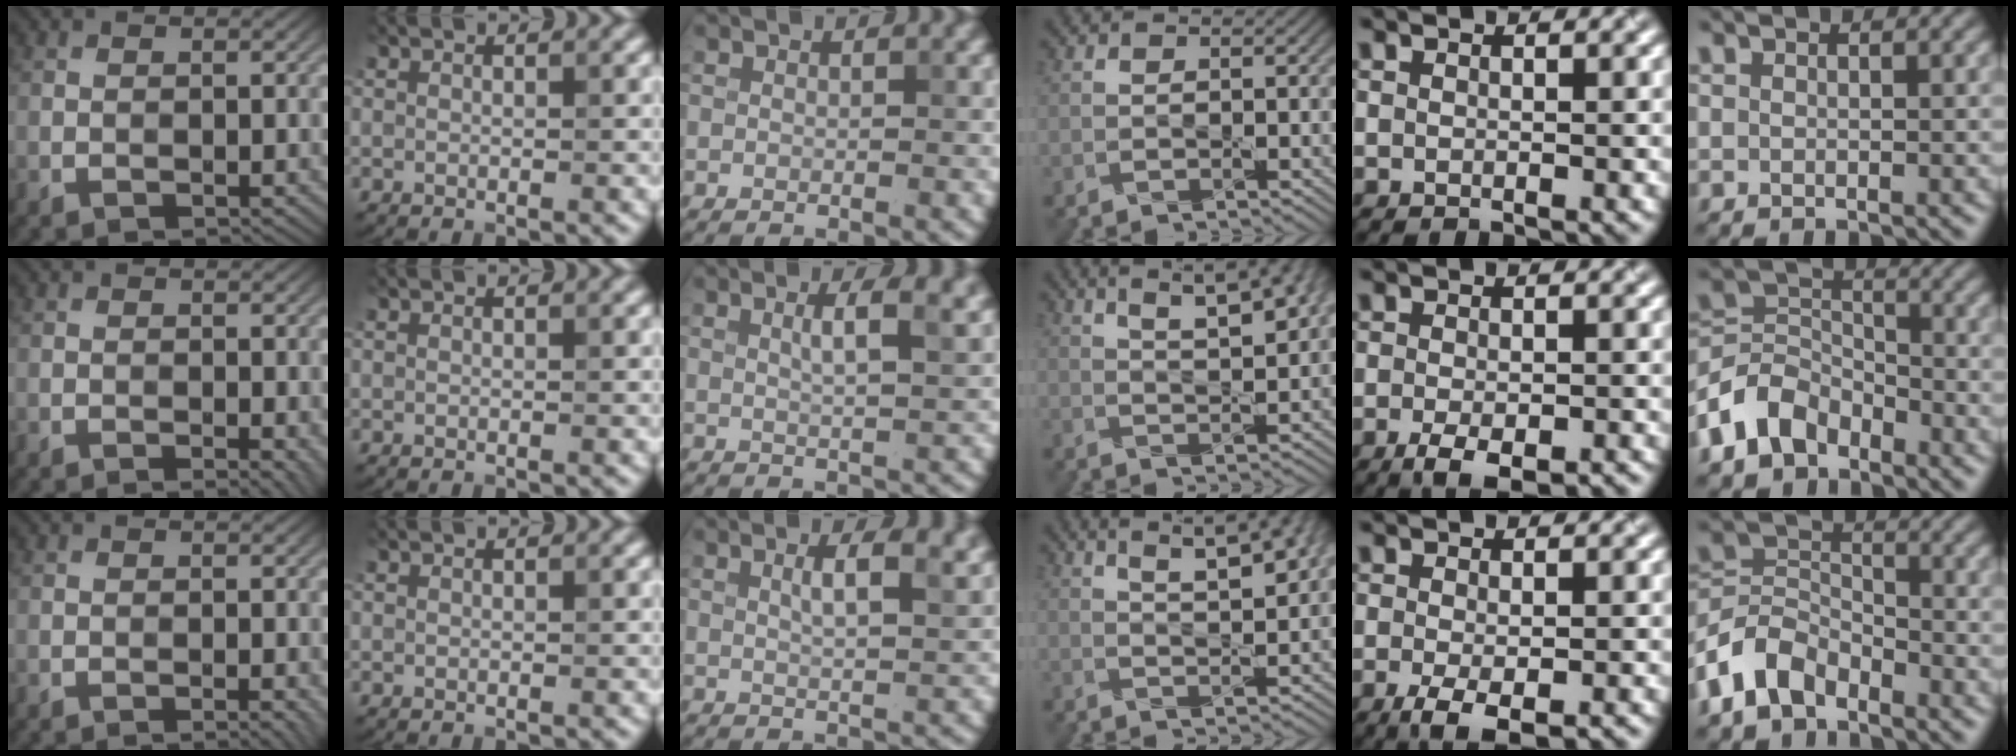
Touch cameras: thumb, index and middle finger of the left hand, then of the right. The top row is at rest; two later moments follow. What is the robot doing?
{"motion": "pour", "object": "sugar"}